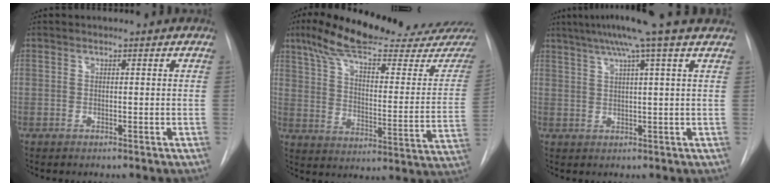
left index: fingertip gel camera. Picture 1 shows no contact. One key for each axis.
{"total": 26.0, "fx": 21.6, "fy": 3.6, "fz": 13.9, "tx": -0.211, "ty": -0.026, "tz": 0.295}
{"total": 10.4, "fx": 7.7, "fy": -1.9, "fz": 6.6, "tx": -0.107, "ty": 0.023, "tz": 0.096}